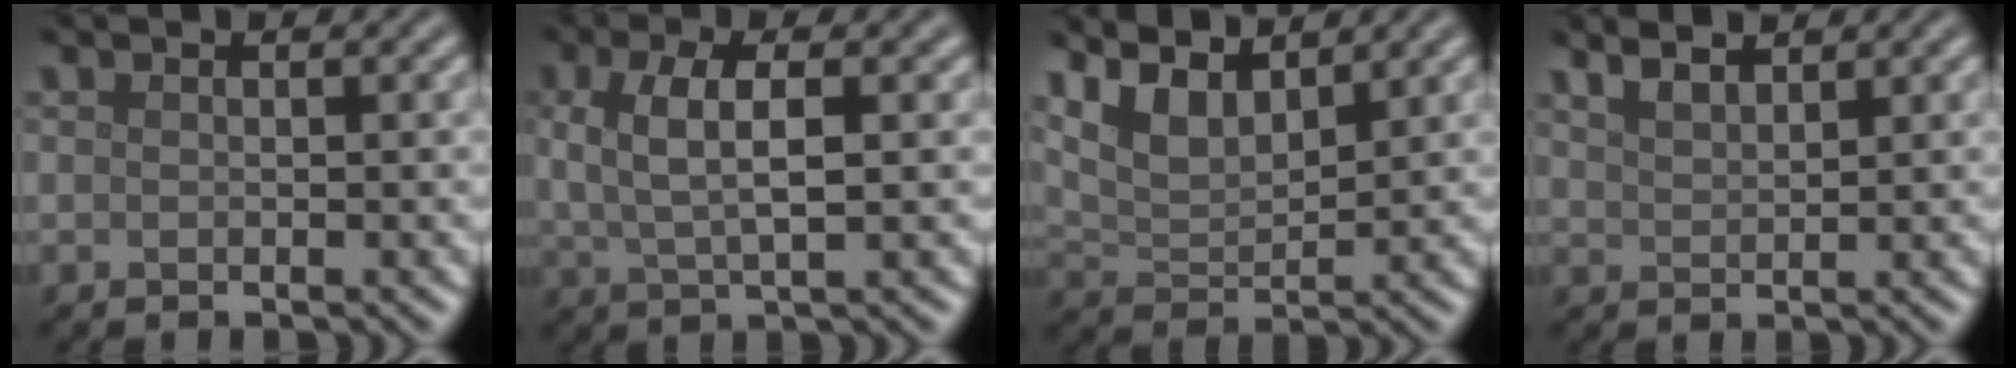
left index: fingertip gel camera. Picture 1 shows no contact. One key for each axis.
{"total": 4.5, "fx": 1.0, "fy": 1.5, "fz": 4.1, "tx": -0.083, "ty": 0.004, "tz": 0.019}
{"total": 4.7, "fx": 3.4, "fy": 1.8, "fz": 2.8, "tx": -0.064, "ty": 0.005, "tz": 0.064}
{"total": 3.3, "fx": 2.7, "fy": 1.1, "fz": 1.6, "tx": -0.014, "ty": 0.020, "tz": 0.027}